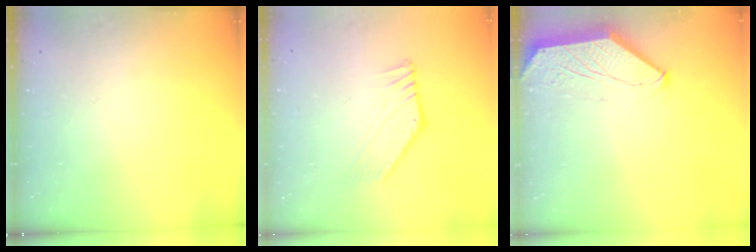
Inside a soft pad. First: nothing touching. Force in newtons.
{"total": 2.9, "press": 2.9, "slide": 0.2}
{"total": 0.0}